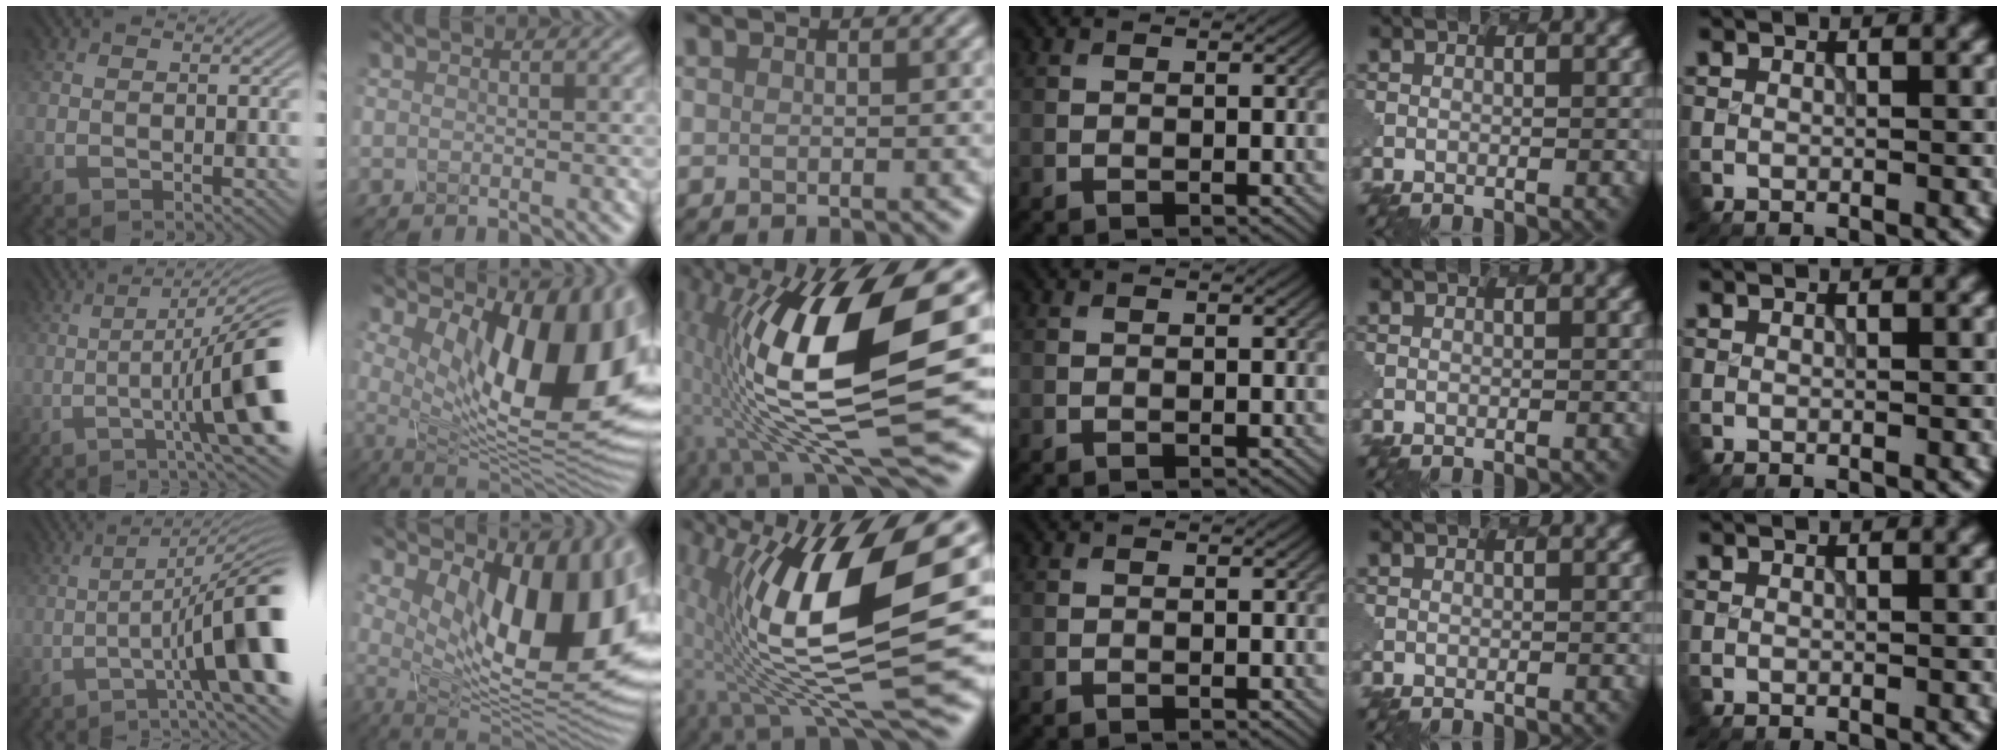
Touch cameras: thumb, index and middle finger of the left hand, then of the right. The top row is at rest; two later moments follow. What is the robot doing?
{"motion": "dispense", "object": "dispenser bottle"}